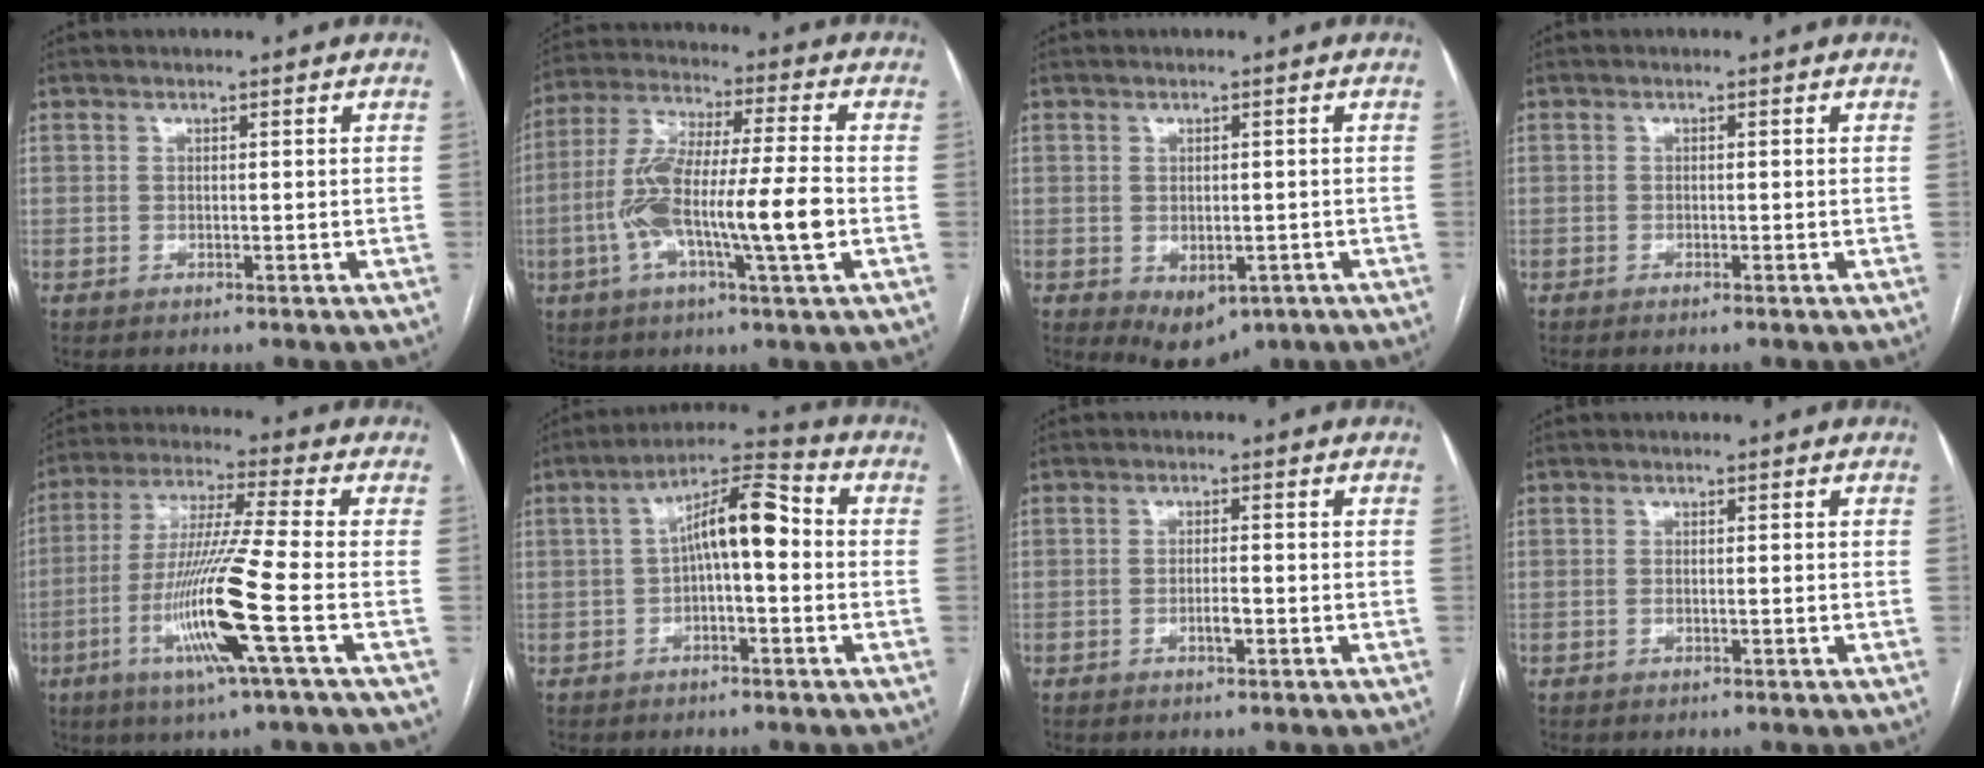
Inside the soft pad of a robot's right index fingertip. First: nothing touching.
{"total": 15.5, "force": [-3.3, 1.3, 15.1], "torque": [-0.291, 0.004, -0.063]}
{"total": 6.1, "force": [-2.7, 3.9, 3.9], "torque": [-0.051, -0.007, -0.026]}
{"total": 0.7, "force": [-0.5, -0.1, 0.5], "torque": [-0.009, 0.000, -0.010]}
{"total": 14.4, "force": [-4.6, -1.5, 13.6], "torque": [-0.273, -0.020, -0.094]}
{"total": 9.2, "force": [0.1, 2.4, 8.9], "torque": [-0.150, 0.038, -0.002]}
{"total": 2.2, "force": [-0.9, 0.5, 2.0], "torque": [-0.035, 0.000, -0.014]}
{"total": 0.8, "force": [-0.2, 0.2, 0.8], "torque": [-0.017, 0.001, -0.001]}